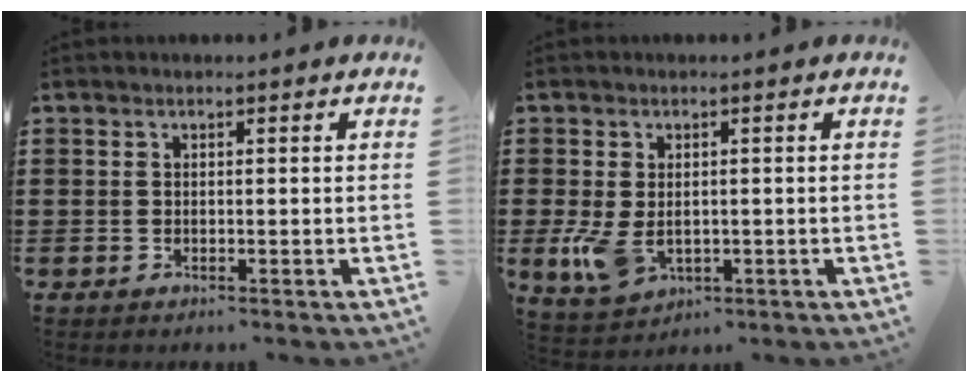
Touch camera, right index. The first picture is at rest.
{"total": 4.9, "force": [-0.9, 3.1, 3.6], "torque": [-0.093, -0.005, -0.019]}